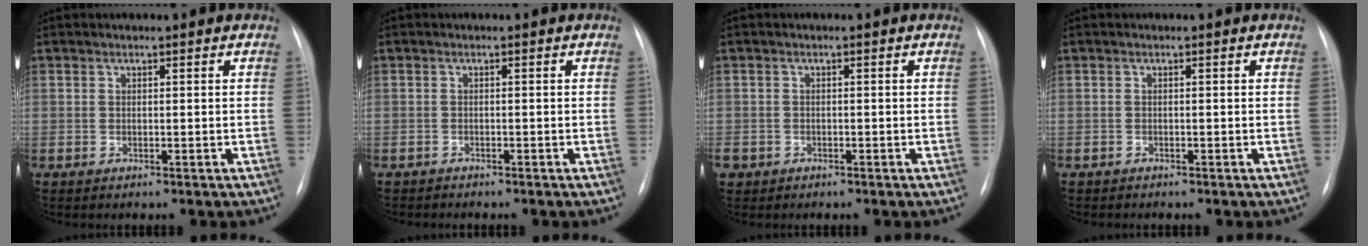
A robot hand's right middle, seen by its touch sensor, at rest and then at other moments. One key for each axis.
{"total": 1.0, "fx": -0.9, "fy": 0.3, "fz": -0.1, "tx": -0.002, "ty": 0.000, "tz": -0.017}
{"total": 1.6, "fx": -0.8, "fy": 1.4, "fz": 0.0, "tx": -0.003, "ty": 0.006, "tz": -0.010}
{"total": 0.6, "fx": -0.6, "fy": 0.2, "fz": 0.0, "tx": -0.006, "ty": 0.000, "tz": -0.011}